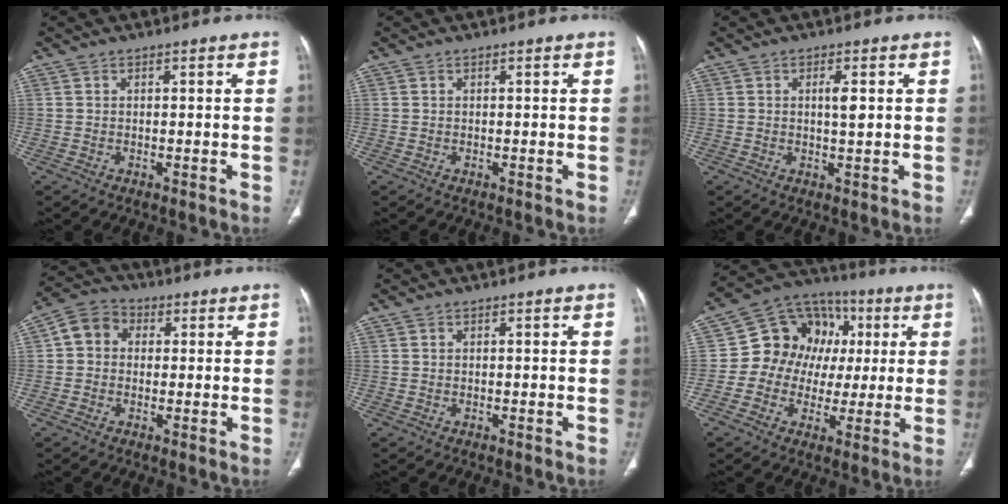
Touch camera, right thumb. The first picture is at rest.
{"total": 0.0}
{"total": 2.8, "force": [0.5, 0.8, 2.6], "torque": [-0.046, -0.002, 0.007]}
{"total": 6.3, "force": [0.8, 5.4, 3.2], "torque": [-0.042, 0.017, 0.002]}
{"total": 0.0}
{"total": 15.1, "force": [1.3, 13.3, 7.1], "torque": [-0.064, 0.032, 0.016]}